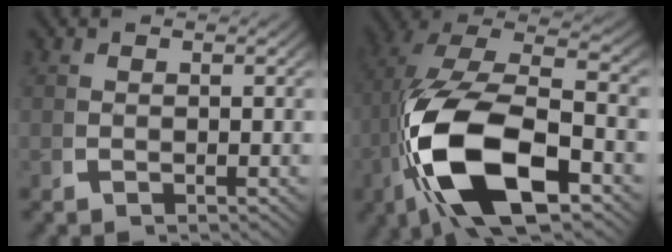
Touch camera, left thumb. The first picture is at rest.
{"total": 17.6, "force": [-2.2, 10.0, 14.3], "torque": [-0.336, -0.061, 0.001]}